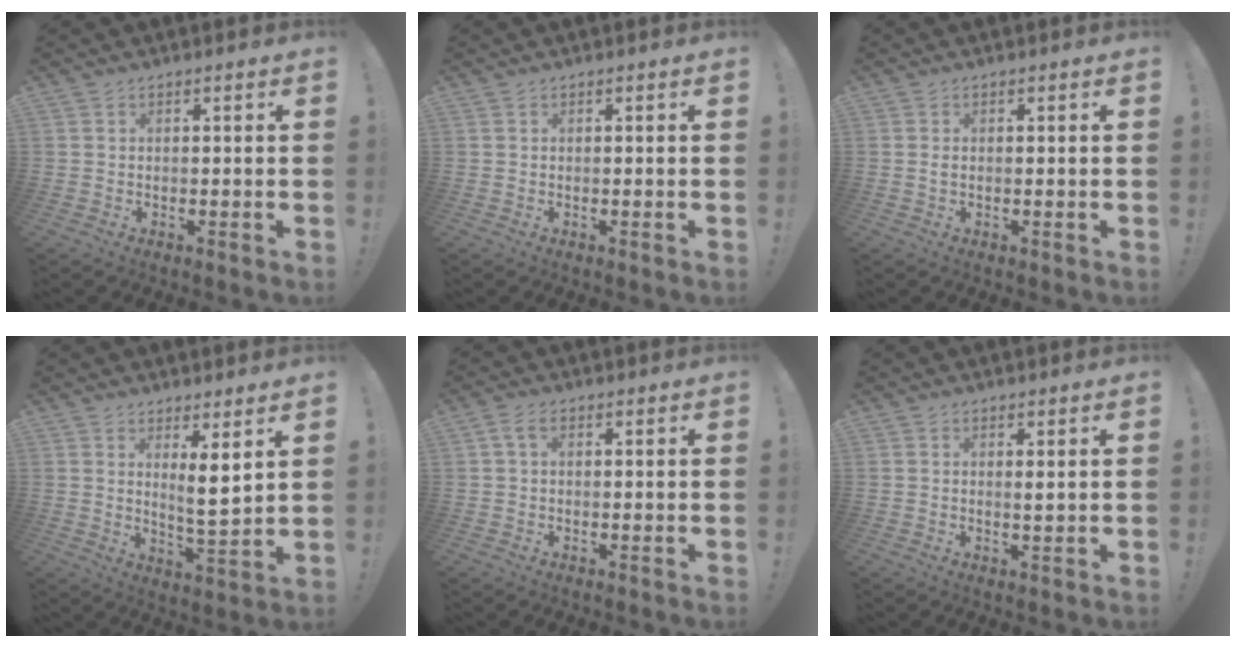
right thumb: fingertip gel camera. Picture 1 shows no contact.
{"total": 0.0}
{"total": 0.8, "force": [0.0, 0.3, 0.7], "torque": [-0.014, 0.003, -0.001]}
{"total": 7.0, "force": [3.5, 0.8, 6.0], "torque": [-0.084, -0.033, 0.057]}
{"total": 2.9, "force": [0.7, 1.6, 2.2], "torque": [-0.040, 0.006, 0.012]}
{"total": 1.2, "force": [0.6, -0.1, 1.1], "torque": [-0.008, -0.007, 0.006]}